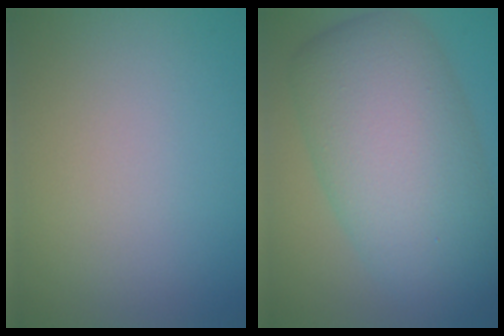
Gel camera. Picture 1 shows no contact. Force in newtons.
{"total": 11.6, "press": 11.6, "slide": 0.3}